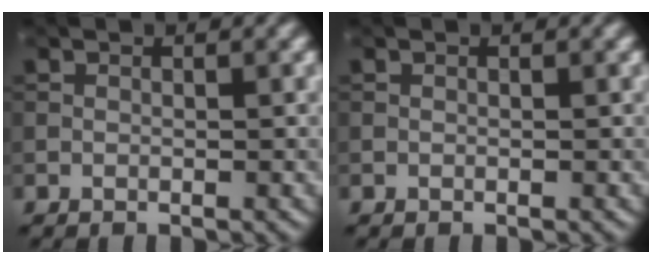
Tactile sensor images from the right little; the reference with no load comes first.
{"total": 0.0}